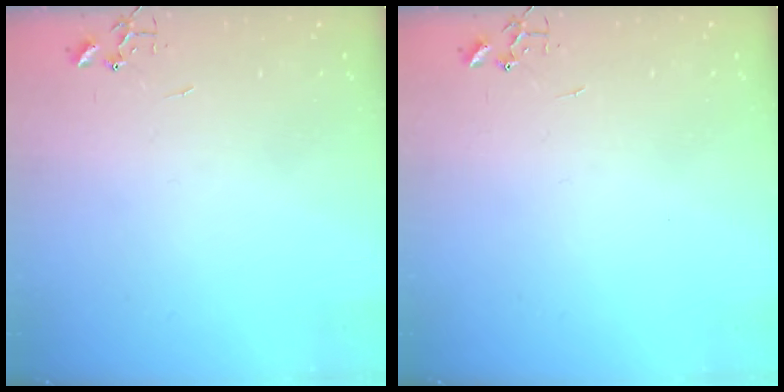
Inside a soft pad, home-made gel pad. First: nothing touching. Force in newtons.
{"total": 0.0}